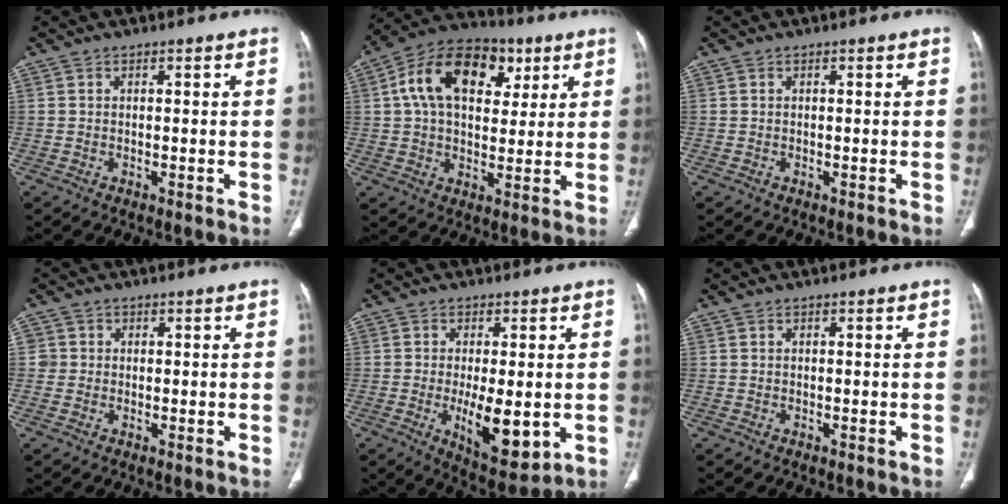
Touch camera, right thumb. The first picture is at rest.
{"total": 18.2, "force": [5.9, 11.7, 12.6], "torque": [-0.188, 0.009, 0.088]}
{"total": 0.0}
{"total": 1.8, "force": [0.1, 1.8, 0.1], "torque": [0.012, 0.006, -0.001]}
{"total": 10.8, "force": [-1.8, 4.3, 9.7], "torque": [-0.141, -0.024, -0.017]}
{"total": 0.0}